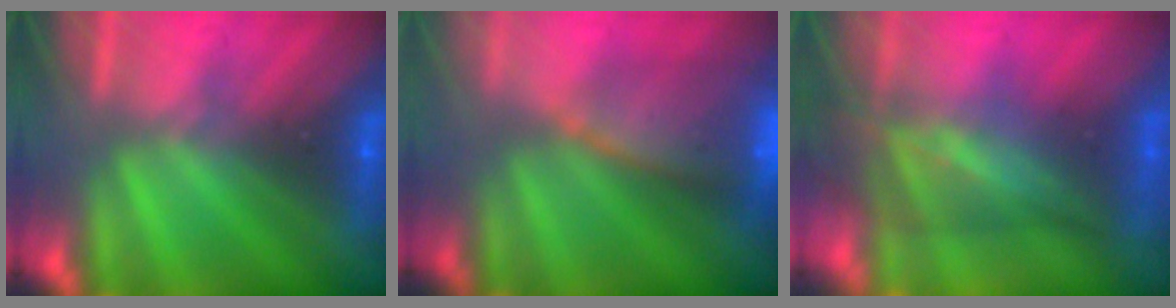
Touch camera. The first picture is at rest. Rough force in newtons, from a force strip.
{"total": 8.5}
{"total": 10.6}